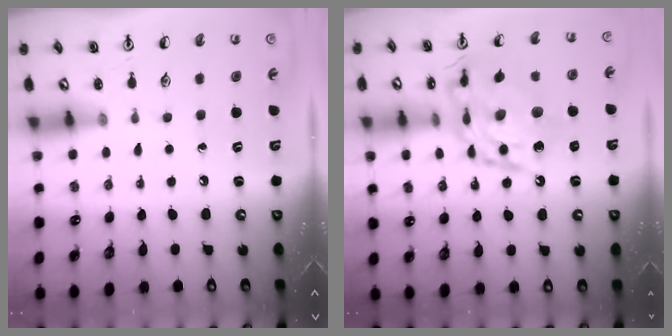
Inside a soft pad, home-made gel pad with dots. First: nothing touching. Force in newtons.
{"total": 17.5, "press": 17.5, "slide": 1.4}